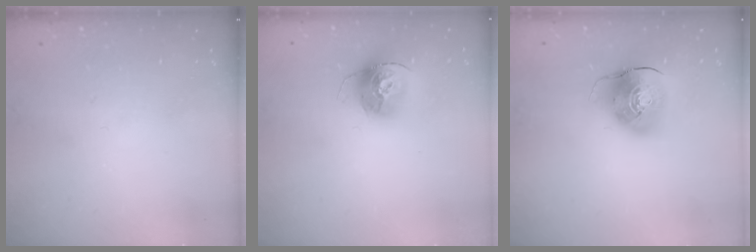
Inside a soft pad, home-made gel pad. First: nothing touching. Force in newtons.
{"total": 14.6, "press": 14.6, "slide": 1.5}
{"total": 10.7, "press": 10.6, "slide": 1.8}